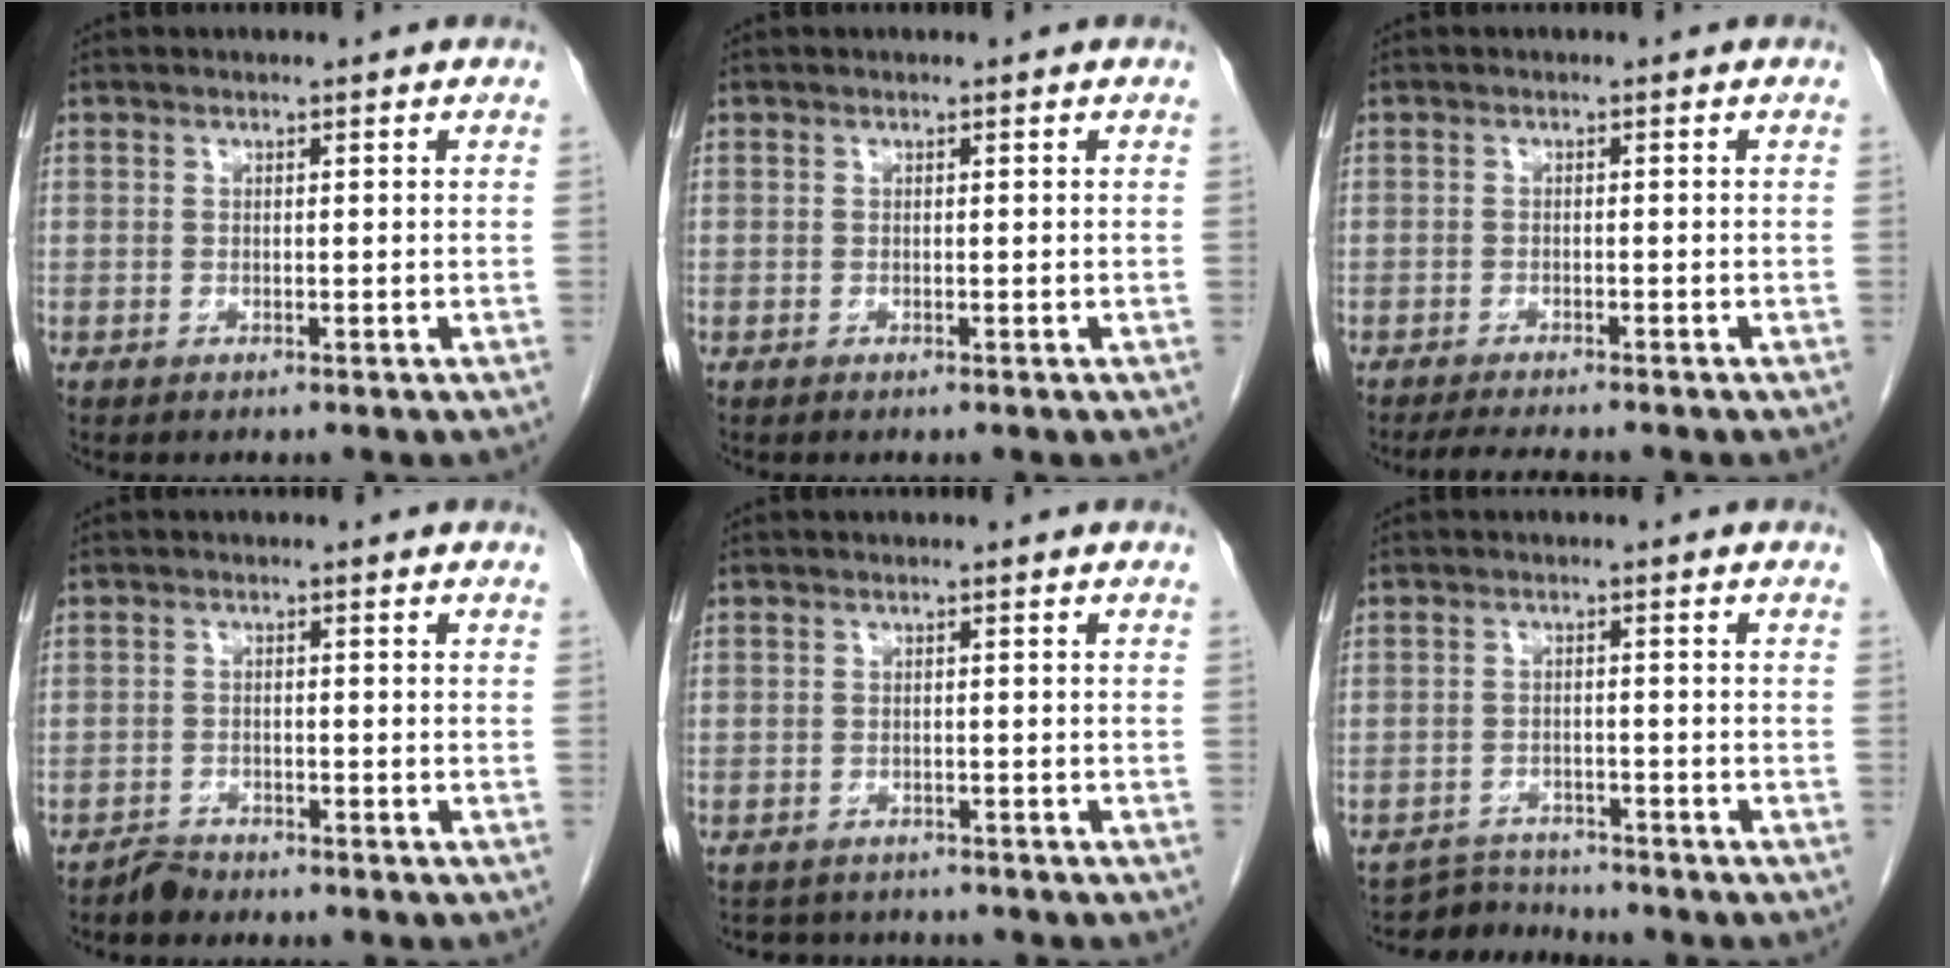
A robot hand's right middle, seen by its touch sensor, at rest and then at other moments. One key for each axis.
{"total": 0.0}
{"total": 4.8, "fx": -4.3, "fy": 0.5, "fz": 2.2, "tx": -0.032, "ty": -0.012, "tz": -0.065}
{"total": 1.8, "fx": -1.7, "fy": 0.4, "fz": -0.1, "tx": -0.001, "ty": -0.002, "tz": -0.031}
{"total": 4.6, "fx": -4.3, "fy": 1.6, "fz": 0.3, "tx": -0.003, "ty": 0.002, "tz": -0.059}
{"total": 3.9, "fx": -3.7, "fy": 0.4, "fz": -1.2, "tx": 0.021, "ty": -0.004, "tz": -0.061}